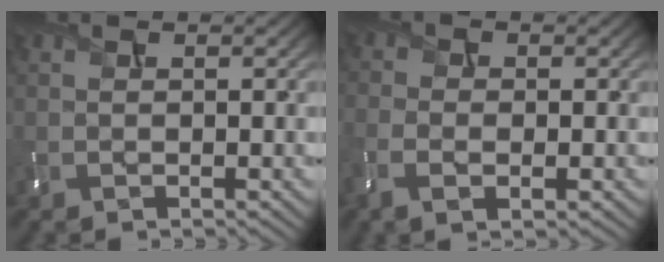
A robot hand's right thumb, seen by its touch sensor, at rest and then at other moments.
{"total": 4.7, "force": [-2.1, 2.4, 3.4], "torque": [-0.080, -0.013, -0.042]}